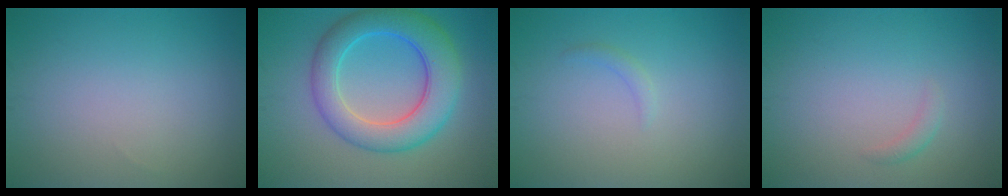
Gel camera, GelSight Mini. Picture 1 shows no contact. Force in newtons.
{"total": 7.5, "press": 7.5, "slide": 0.1}
{"total": 0.8, "press": 0.8, "slide": 0.1}
{"total": 0.9, "press": 0.9, "slide": 0.0}